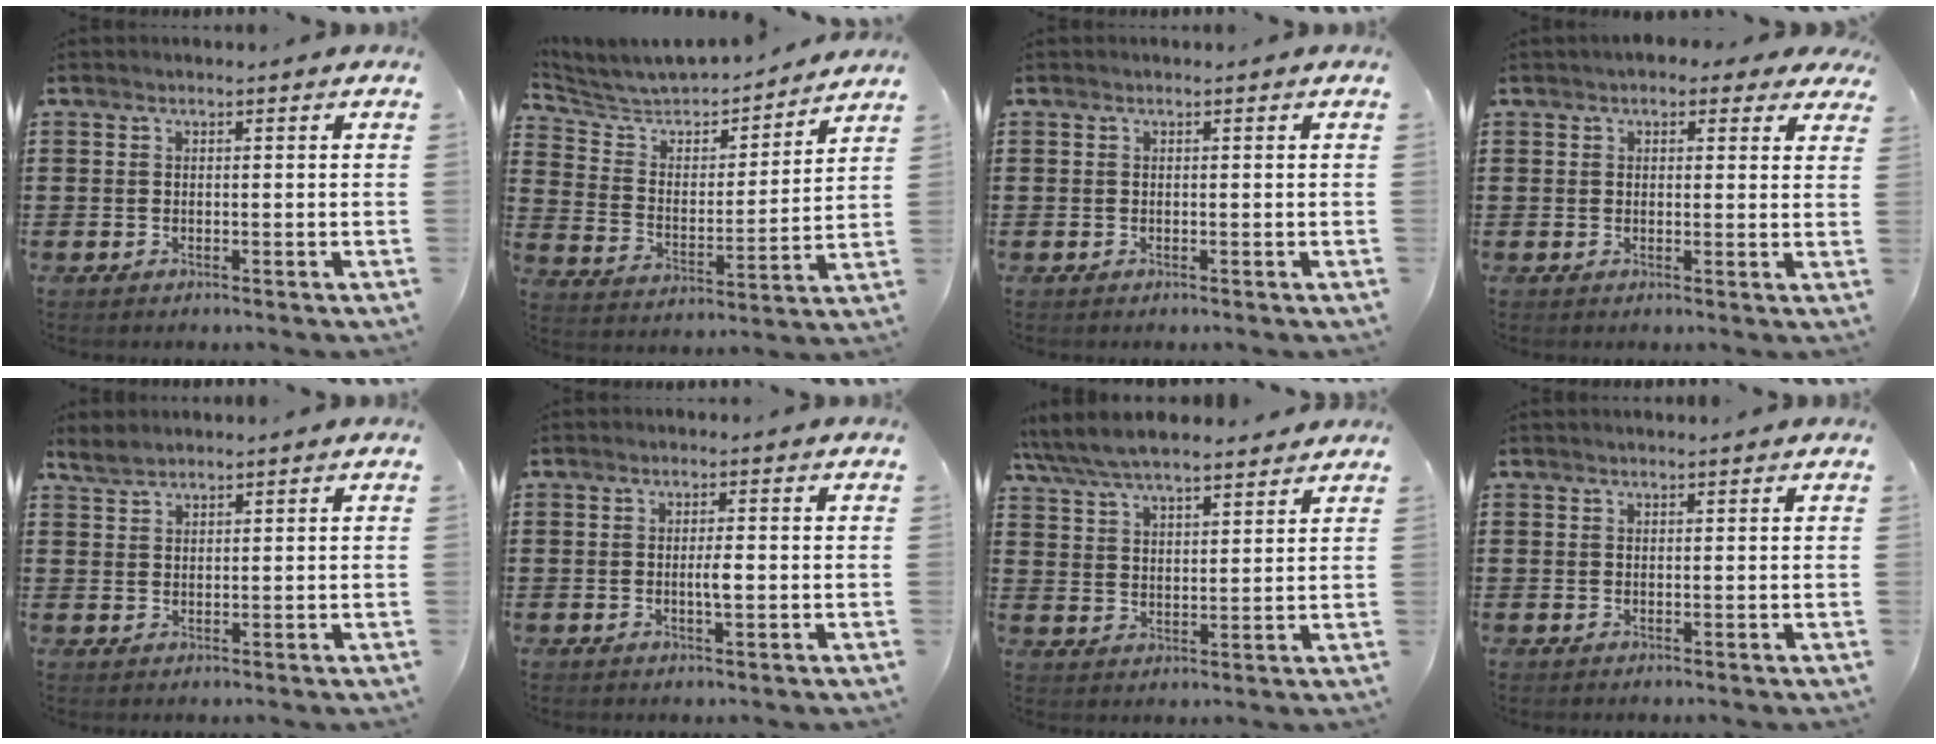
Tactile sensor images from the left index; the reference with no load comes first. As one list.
[{"total": 4.5, "force": [4.3, 1.4, 0.7], "torque": [-0.044, -0.036, 0.064]}, {"total": 0.0}, {"total": 2.8, "force": [2.2, 1.3, 1.2], "torque": [-0.024, 0.001, 0.037]}, {"total": 2.0, "force": [1.9, 0.5, 0.5], "torque": [-0.014, 0.004, 0.037]}, {"total": 2.3, "force": [-0.3, 0.4, 2.2], "torque": [-0.042, 0.000, -0.005]}, {"total": 6.6, "force": [6.1, 1.6, 2.0], "torque": [-0.063, -0.020, 0.111]}, {"total": 0.5, "force": [0.5, 0.0, 0.2], "torque": [-0.004, 0.000, 0.010]}]